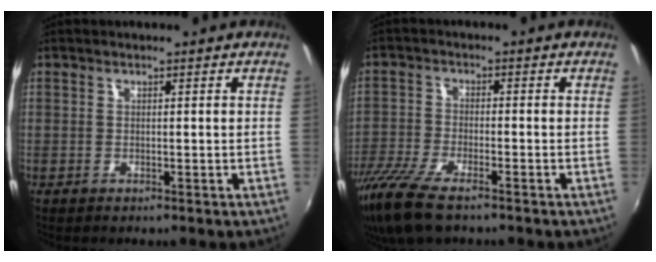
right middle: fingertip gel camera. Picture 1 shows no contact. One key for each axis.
{"total": 11.2, "fx": -8.2, "fy": 3.1, "fz": 7.0, "tx": -0.167, "ty": -0.042, "tz": -0.160}